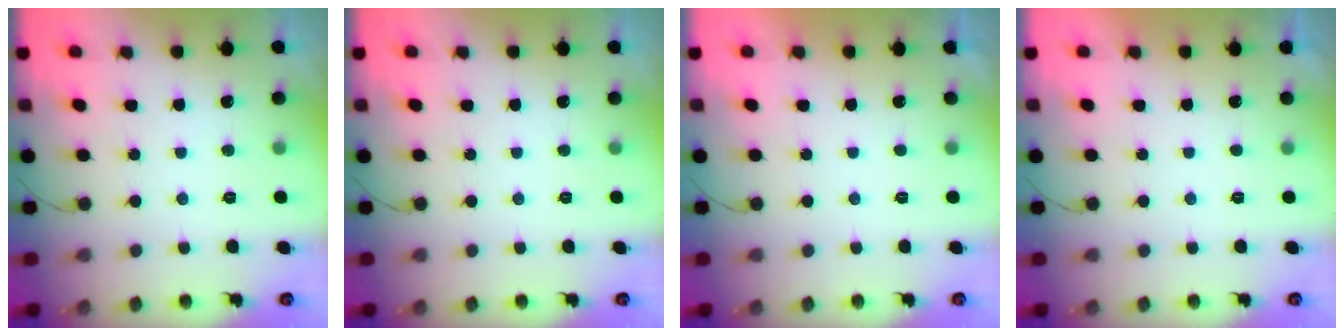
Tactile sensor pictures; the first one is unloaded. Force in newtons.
{"total": 0.0}
{"total": 2.1, "press": 2.1, "slide": 0.4}
{"total": 2.1, "press": 2.1, "slide": 0.4}